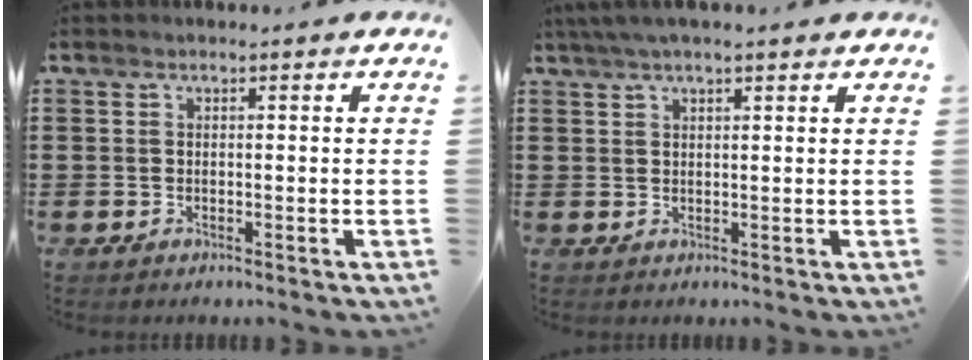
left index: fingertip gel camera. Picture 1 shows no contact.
{"total": 2.7, "force": [2.0, 0.4, 1.8], "torque": [-0.037, 0.004, 0.037]}